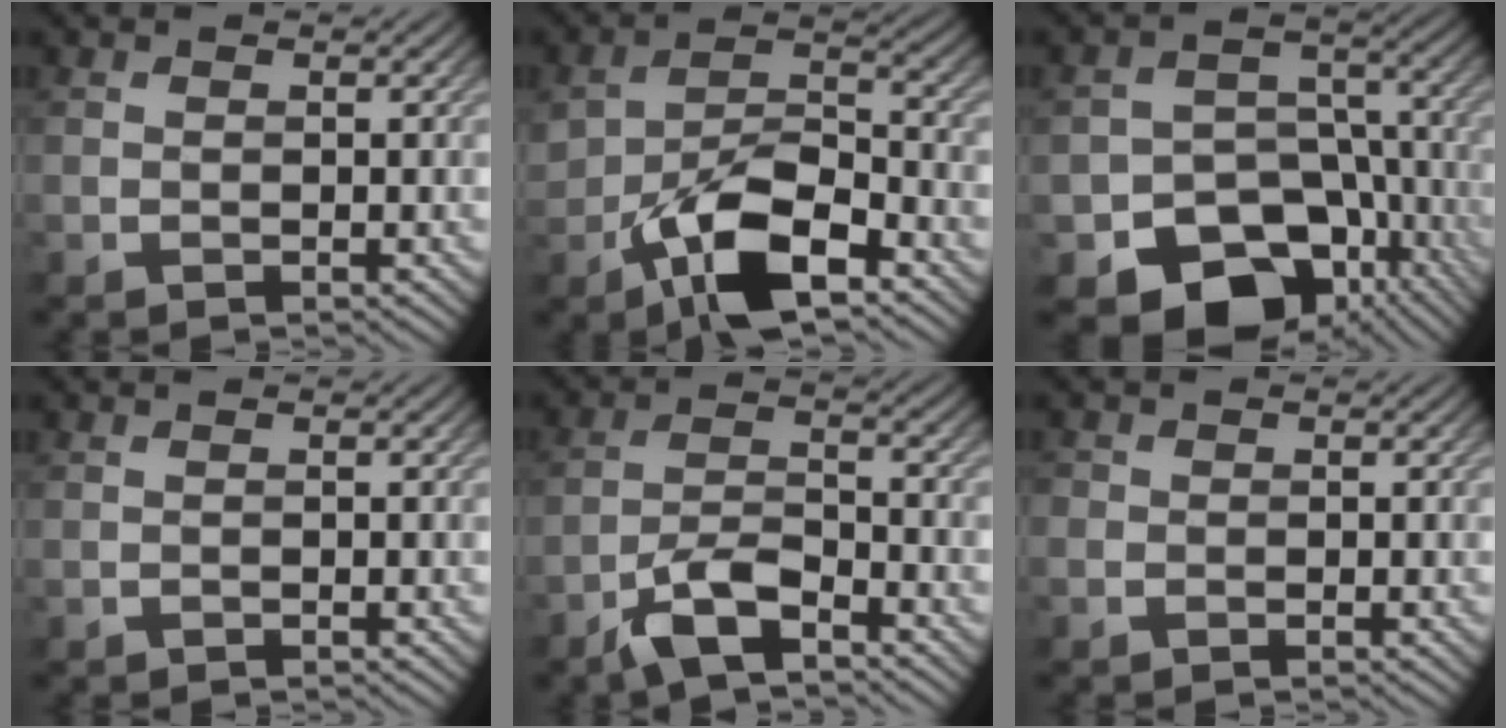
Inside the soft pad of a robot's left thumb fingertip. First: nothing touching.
{"total": 10.0, "force": [-4.9, 5.0, 7.2], "torque": [-0.139, -0.004, -0.088]}
{"total": 14.7, "force": [-8.6, 10.3, 6.1], "torque": [-0.087, -0.035, -0.120]}
{"total": 0.0}
{"total": 6.2, "force": [-4.6, 1.7, 3.8], "torque": [-0.077, 0.000, -0.096]}
{"total": 1.0, "force": [-0.3, 0.9, 0.0], "torque": [0.006, -0.005, -0.011]}